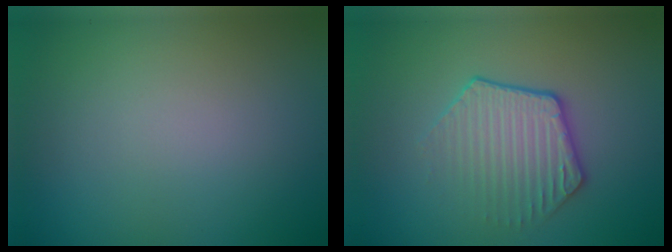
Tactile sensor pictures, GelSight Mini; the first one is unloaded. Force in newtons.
{"total": 3.0, "press": 2.6, "slide": 1.5}